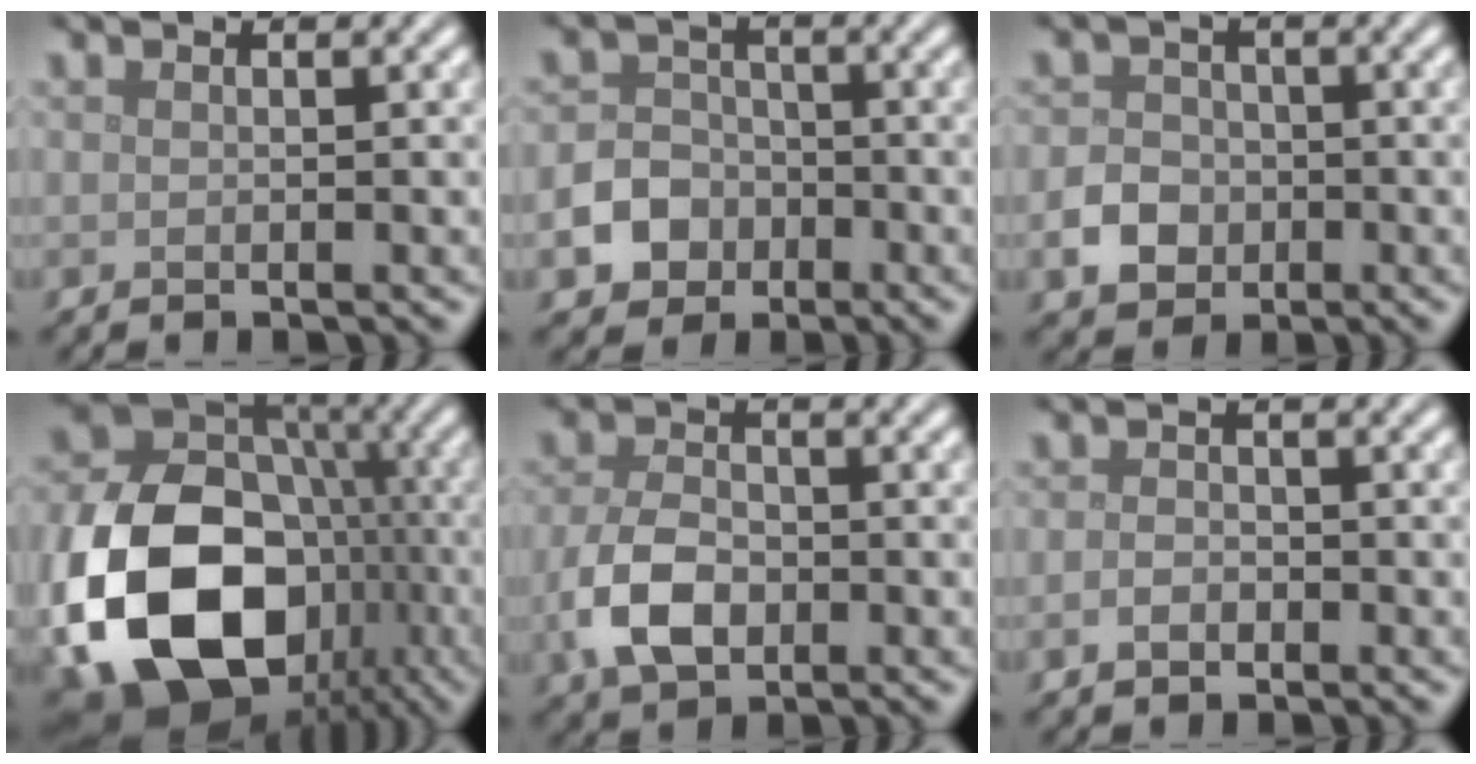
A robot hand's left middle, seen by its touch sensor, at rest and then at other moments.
{"total": 4.3, "force": [-1.9, 3.6, 1.4], "torque": [-0.008, -0.001, -0.049]}
{"total": 3.2, "force": [-1.0, 2.7, 1.4], "torque": [-0.021, 0.001, -0.022]}
{"total": 17.5, "force": [-5.3, 12.9, 10.7], "torque": [-0.220, -0.032, -0.089]}
{"total": 4.9, "force": [-1.4, 3.3, 3.4], "torque": [-0.077, -0.005, -0.029]}
{"total": 1.4, "force": [-0.7, 1.0, 0.7], "torque": [-0.013, 0.000, -0.016]}